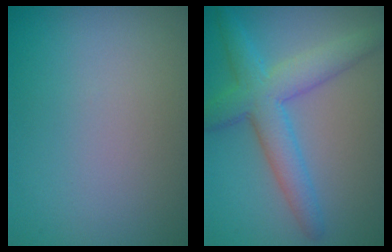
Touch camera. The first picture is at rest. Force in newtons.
{"total": 5.4, "press": 5.4, "slide": 0.1}